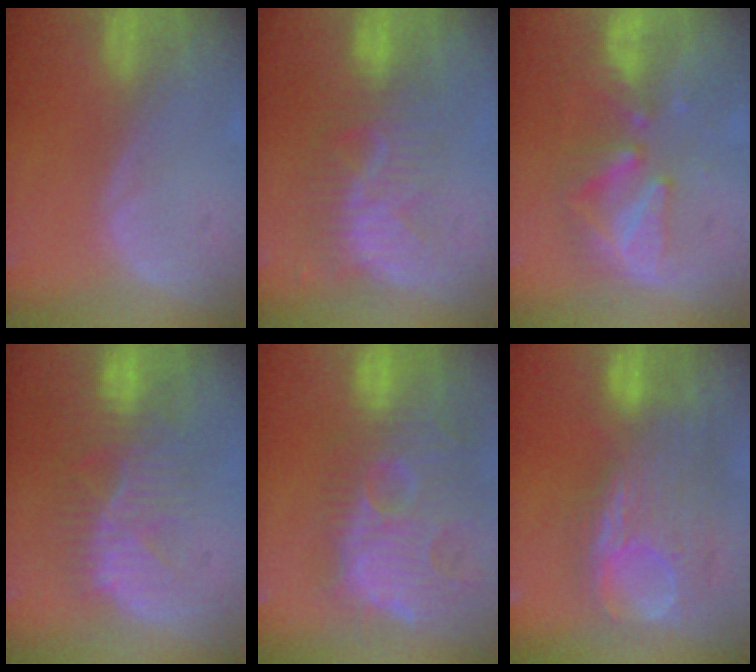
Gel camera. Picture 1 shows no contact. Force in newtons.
{"total": 8.4, "press": 7.6, "slide": 3.5}
{"total": 8.3, "press": 8.0, "slide": 2.2}
{"total": 10.4, "press": 8.9, "slide": 5.4}
{"total": 14.1, "press": 12.4, "slide": 6.7}
{"total": 10.2, "press": 9.8, "slide": 2.7}